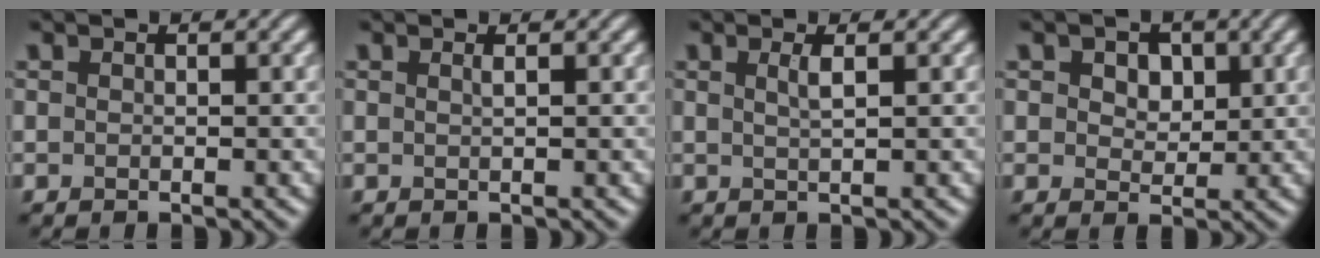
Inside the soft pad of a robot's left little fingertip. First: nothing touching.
{"total": 0.7, "force": [0.3, 0.3, 0.6], "torque": [-0.005, 0.002, 0.001]}
{"total": 1.6, "force": [0.5, 0.4, 1.4], "torque": [-0.022, 0.003, 0.006]}
{"total": 3.5, "force": [1.4, 2.4, 2.2], "torque": [-0.034, 0.010, 0.007]}